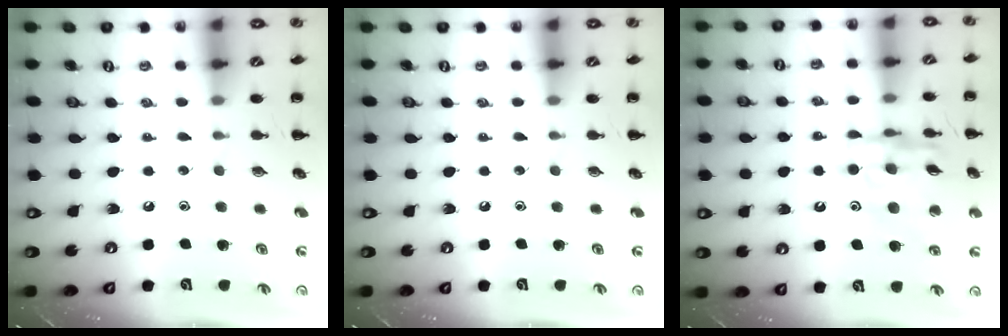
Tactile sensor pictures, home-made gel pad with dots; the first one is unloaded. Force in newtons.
{"total": 0.0}
{"total": 12.6, "press": 12.2, "slide": 3.3}